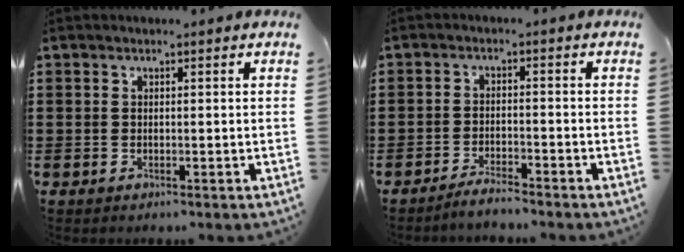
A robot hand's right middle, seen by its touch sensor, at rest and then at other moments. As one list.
[{"total": 2.5, "force": [-2.5, 0.0, 0.7], "torque": [-0.015, 0.002, -0.048]}]